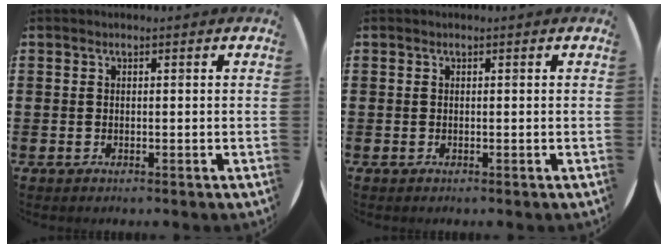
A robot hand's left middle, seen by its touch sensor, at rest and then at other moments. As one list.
[{"total": 0.0}]